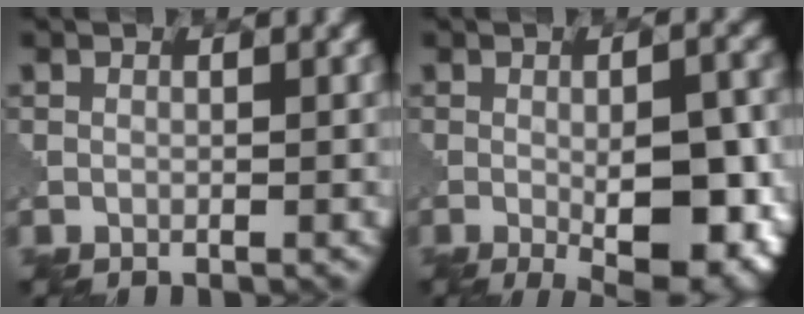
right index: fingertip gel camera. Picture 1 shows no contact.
{"total": 9.3, "force": [-2.2, 3.0, 8.5], "torque": [-0.118, -0.010, -0.027]}